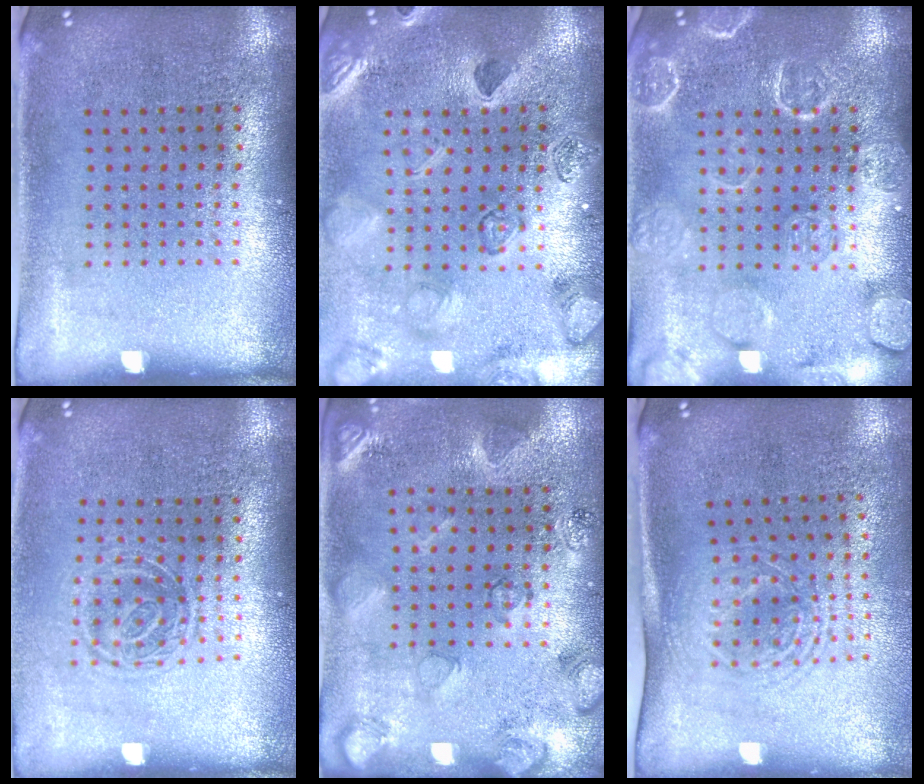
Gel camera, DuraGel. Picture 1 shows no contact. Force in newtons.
{"total": 2.4, "press": 2.4, "slide": 0.4}
{"total": 4.5, "press": 4.4, "slide": 0.7}
{"total": 1.2, "press": 1.0, "slide": 0.7}
{"total": 2.1, "press": 1.8, "slide": 1.0}
{"total": 1.7, "press": 1.3, "slide": 1.0}